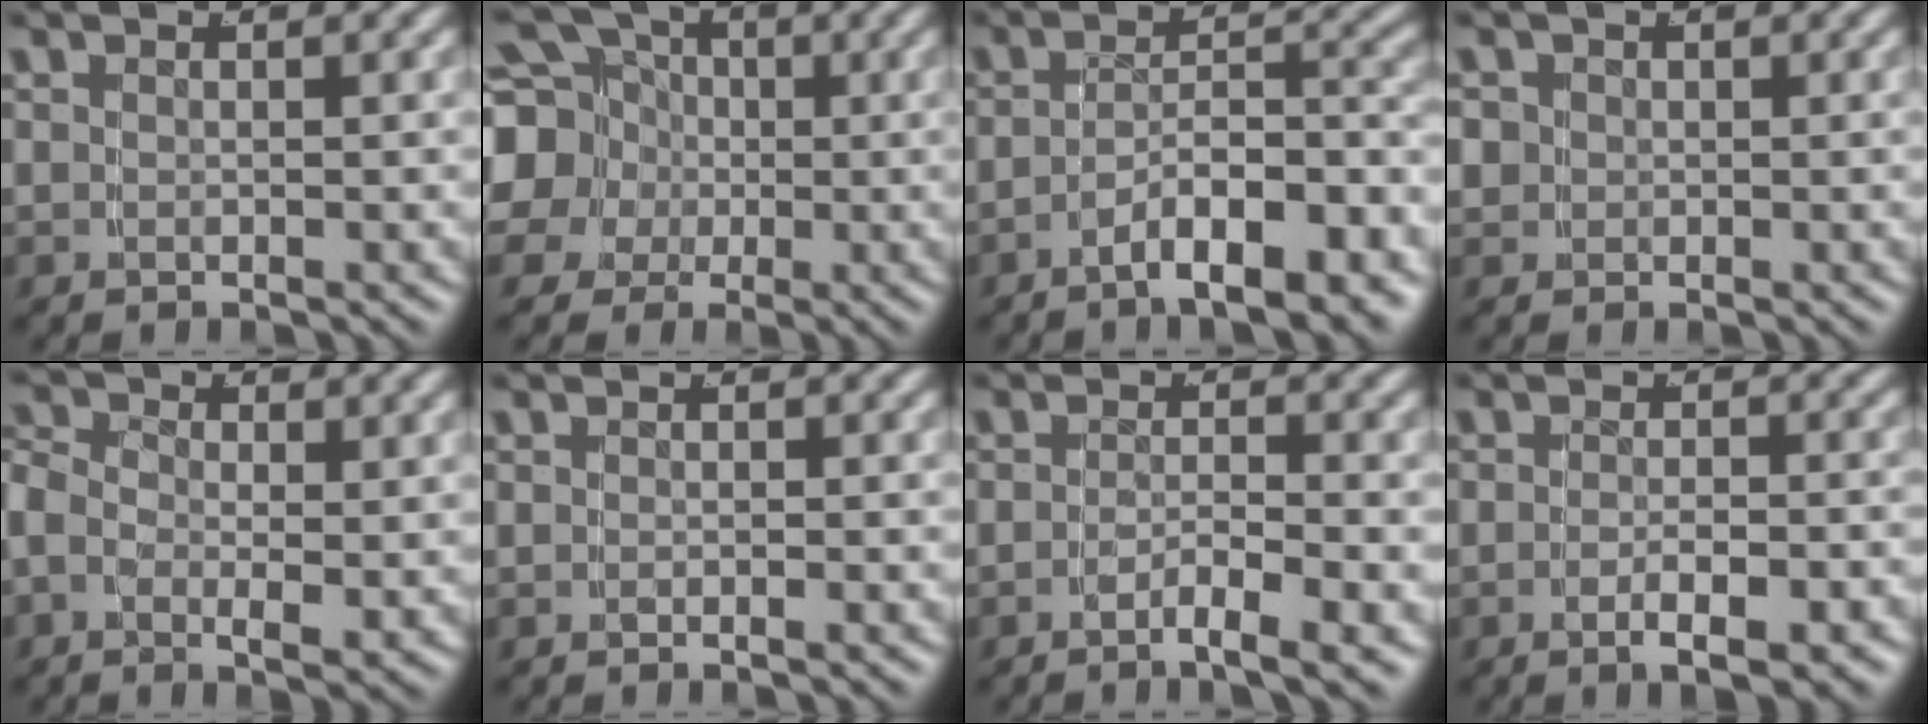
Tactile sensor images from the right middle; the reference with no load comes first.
{"total": 9.8, "force": [-0.1, 8.9, 4.1], "torque": [-0.100, -0.034, -0.002]}
{"total": 7.3, "force": [-5.5, 2.2, 4.2], "torque": [-0.044, -0.008, -0.082]}
{"total": 1.9, "force": [0.0, 1.8, 0.6], "torque": [-0.023, -0.012, 0.005]}
{"total": 4.0, "force": [0.0, 2.7, 3.0], "torque": [-0.070, -0.012, -0.003]}
{"total": 0.5, "force": [-0.4, -0.3, 0.1], "torque": [-0.001, 0.000, -0.006]}
{"total": 2.9, "force": [-2.2, -0.1, 2.0], "torque": [-0.033, -0.008, -0.036]}
{"total": 3.1, "force": [-2.1, 0.2, 2.3], "torque": [-0.035, -0.002, -0.032]}